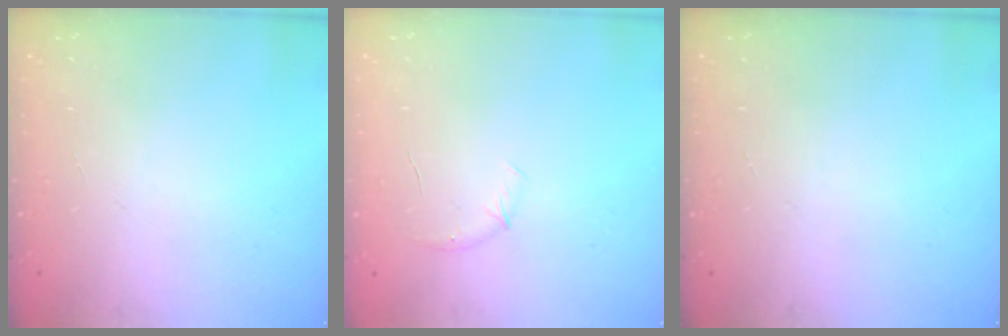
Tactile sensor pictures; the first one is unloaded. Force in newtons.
{"total": 4.3, "press": 4.1, "slide": 1.3}
{"total": 0.0}